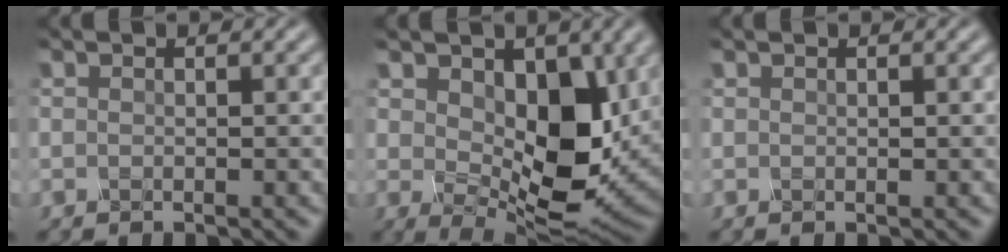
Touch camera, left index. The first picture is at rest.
{"total": 8.2, "force": [1.3, 4.8, 6.5], "torque": [-0.115, -0.010, 0.031]}
{"total": 0.0}